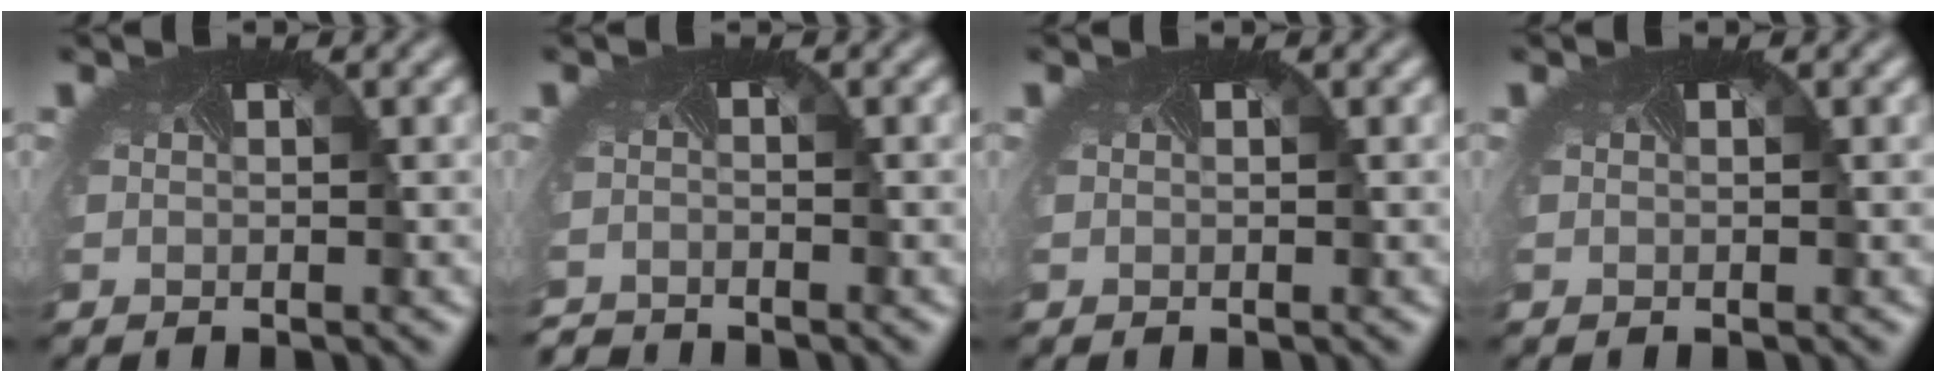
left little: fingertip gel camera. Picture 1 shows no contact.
{"total": 2.3, "force": [-2.2, -0.3, -0.6], "torque": [-0.001, -0.018, -0.046]}
{"total": 0.0}
{"total": 0.0}